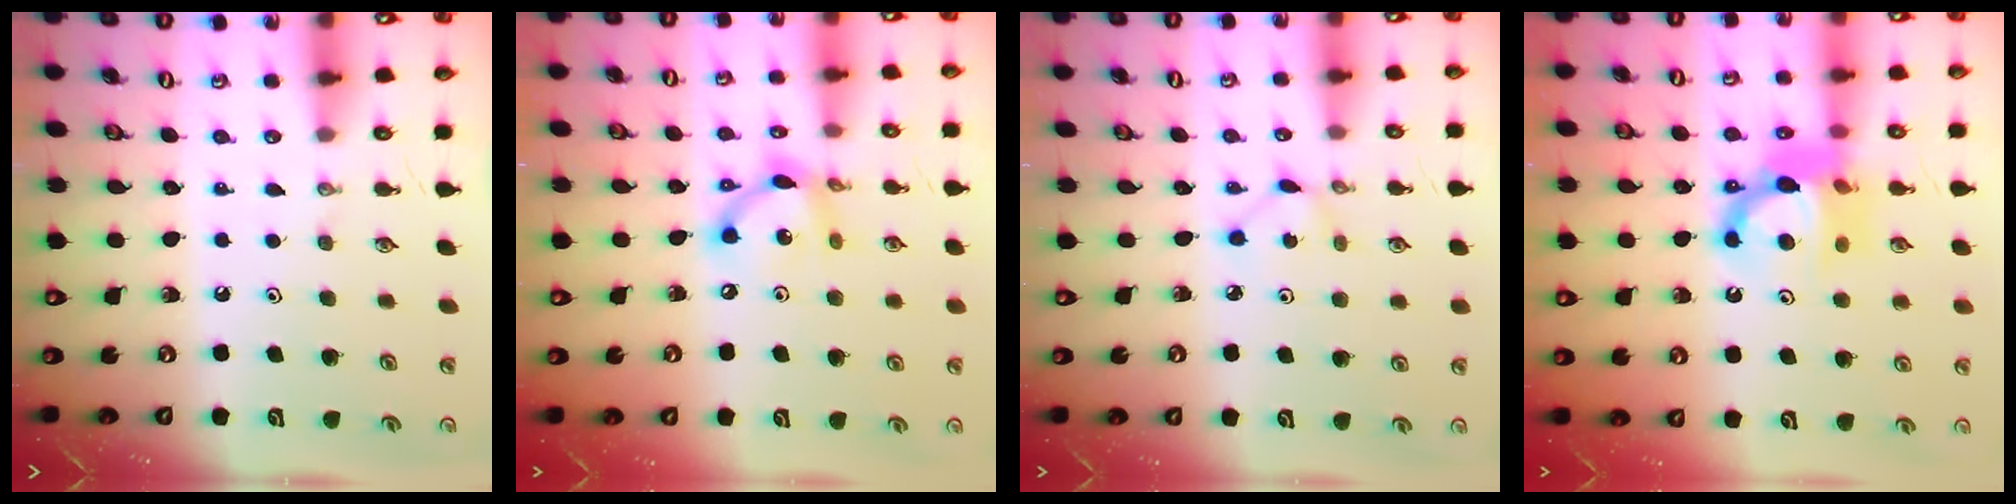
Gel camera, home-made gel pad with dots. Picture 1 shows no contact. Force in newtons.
{"total": 10.2, "press": 10.1, "slide": 0.6}
{"total": 1.4, "press": 1.4, "slide": 0.2}
{"total": 11.9, "press": 11.8, "slide": 1.4}